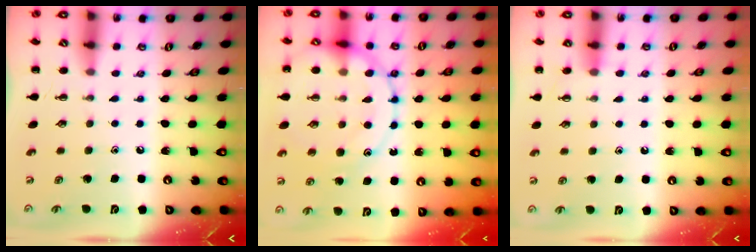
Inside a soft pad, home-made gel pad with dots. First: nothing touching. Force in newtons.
{"total": 18.8, "press": 18.7, "slide": 1.9}
{"total": 4.2, "press": 3.9, "slide": 1.6}